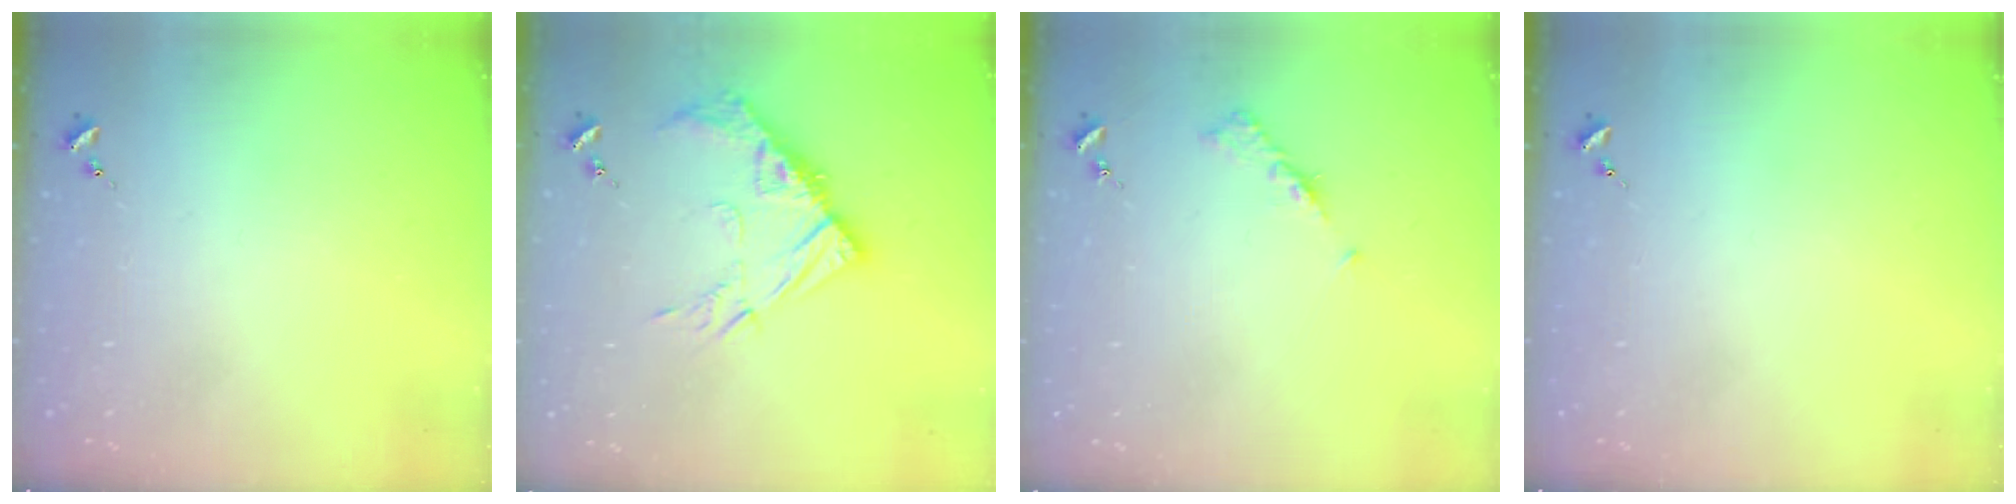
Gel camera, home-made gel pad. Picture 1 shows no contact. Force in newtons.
{"total": 12.2, "press": 12.1, "slide": 0.9}
{"total": 5.3, "press": 5.2, "slide": 0.7}
{"total": 0.0}